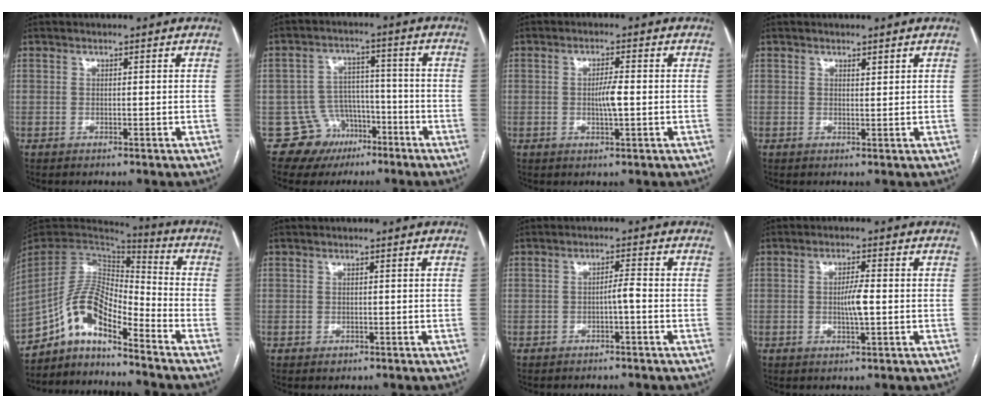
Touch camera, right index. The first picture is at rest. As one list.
[{"total": 8.1, "force": [-4.5, 6.7, 0.0], "torque": [0.011, 0.040, -0.061]}, {"total": 3.3, "force": [-0.3, 0.3, 3.2], "torque": [-0.059, -0.001, -0.004]}, {"total": 1.1, "force": [0.8, 0.6, 0.5], "torque": [-0.007, 0.000, 0.011]}, {"total": 12.7, "force": [-9.0, 3.3, 8.4], "torque": [-0.164, 0.028, -0.164]}, {"total": 1.0, "force": [-0.3, 0.9, 0.1], "torque": [-0.002, 0.004, -0.002]}, {"total": 2.1, "force": [-0.8, 0.0, 1.9], "torque": [-0.028, 0.003, -0.016]}, {"total": 3.7, "force": [-0.3, 0.4, 3.6], "torque": [-0.066, -0.002, -0.005]}]